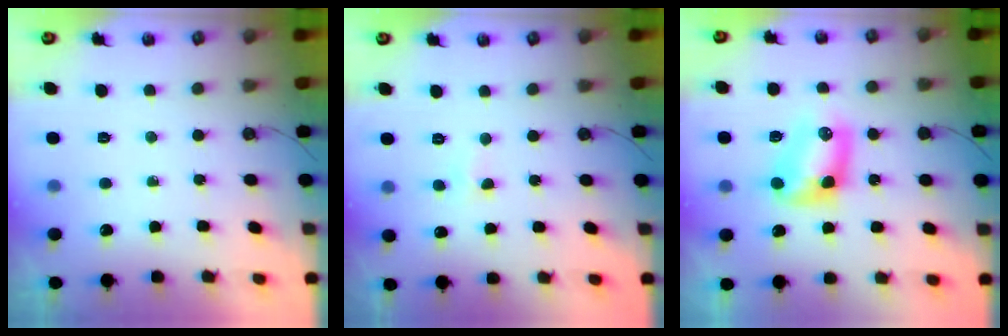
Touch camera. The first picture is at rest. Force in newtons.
{"total": 2.1, "press": 2.0, "slide": 0.3}
{"total": 8.7, "press": 8.7, "slide": 0.3}